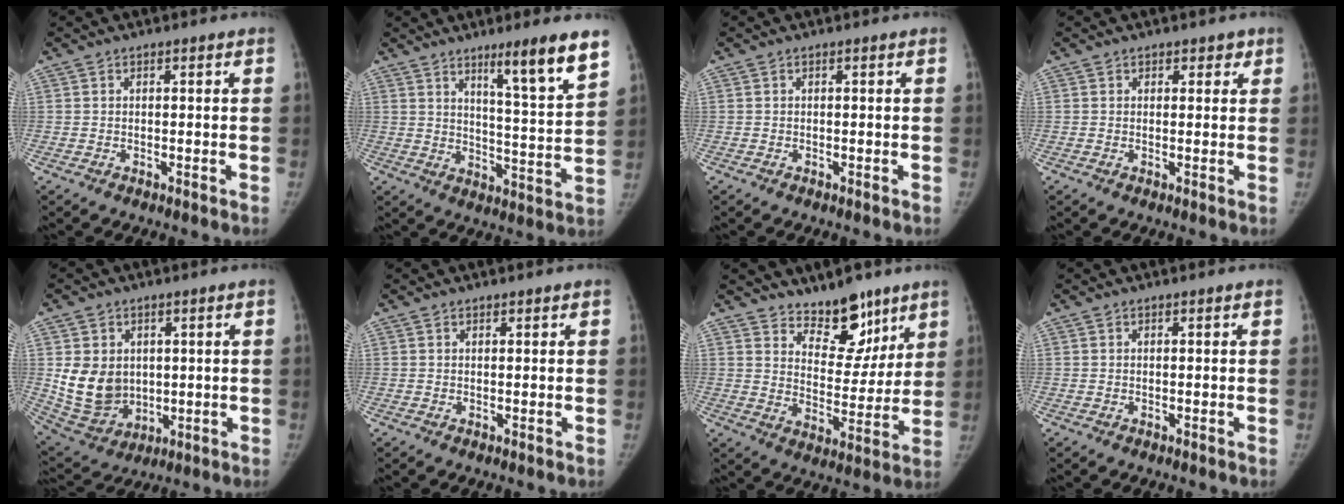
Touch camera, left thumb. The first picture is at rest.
{"total": 12.4, "force": [8.0, 0.5, 9.5], "torque": [-0.135, -0.055, 0.126]}
{"total": 0.0}
{"total": 2.1, "force": [1.3, 1.4, 0.7], "torque": [0.017, -0.005, 0.012]}
{"total": 11.7, "force": [1.7, 9.5, 6.6], "torque": [-0.088, -0.017, 0.059]}
{"total": 0.6, "force": [0.5, 0.2, 0.2], "torque": [-0.002, -0.004, 0.007]}
{"total": 11.6, "force": [8.6, 5.9, 5.0], "torque": [-0.028, -0.065, 0.142]}
{"total": 0.0}